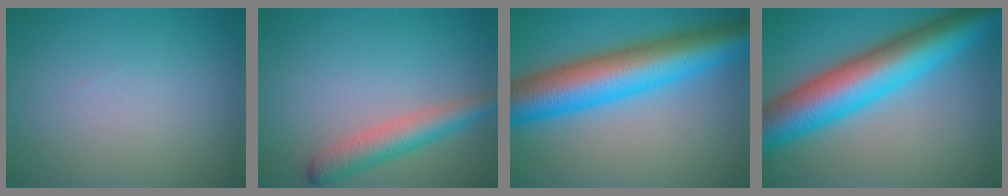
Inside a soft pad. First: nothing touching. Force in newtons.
{"total": 3.8, "press": 3.8, "slide": 0.1}
{"total": 11.3, "press": 11.3, "slide": 0.1}
{"total": 11.6, "press": 11.6, "slide": 0.2}